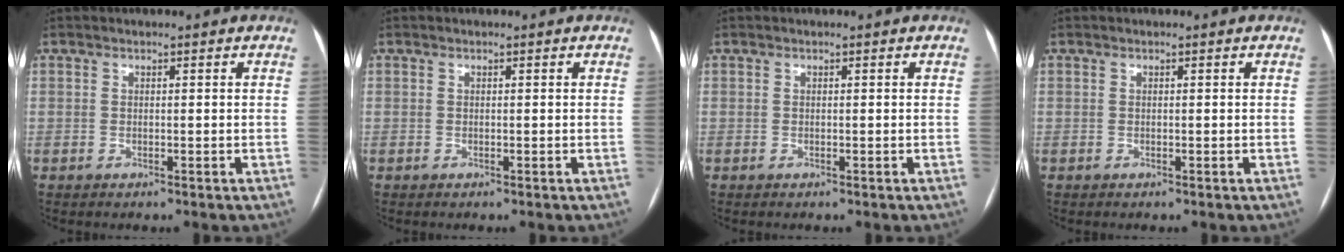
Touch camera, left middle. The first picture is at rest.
{"total": 0.0}
{"total": 0.0}
{"total": 0.0}